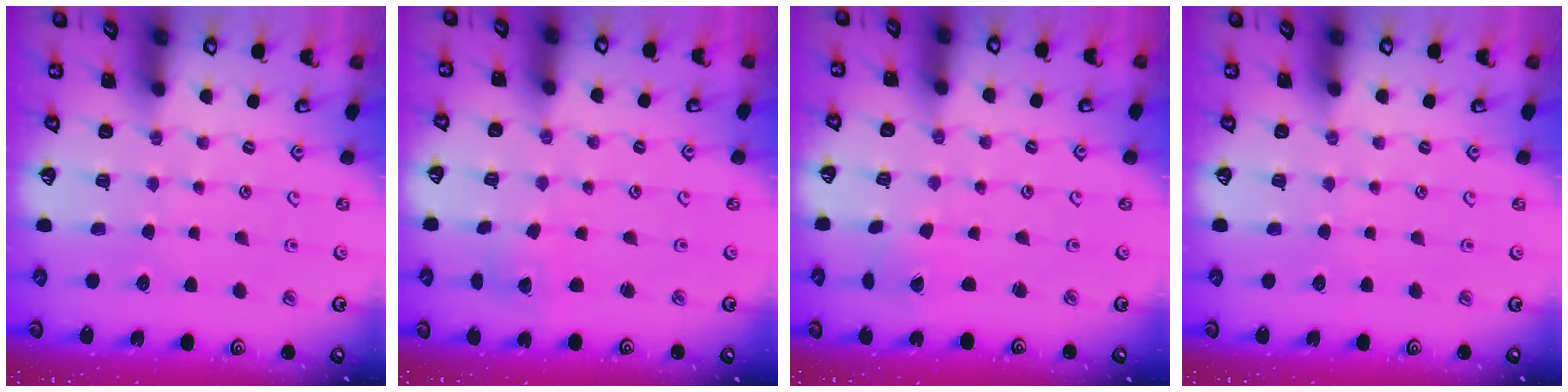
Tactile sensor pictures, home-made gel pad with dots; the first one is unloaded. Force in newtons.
{"total": 2.3, "press": 2.3, "slide": 0.2}
{"total": 0.0}
{"total": 0.0}